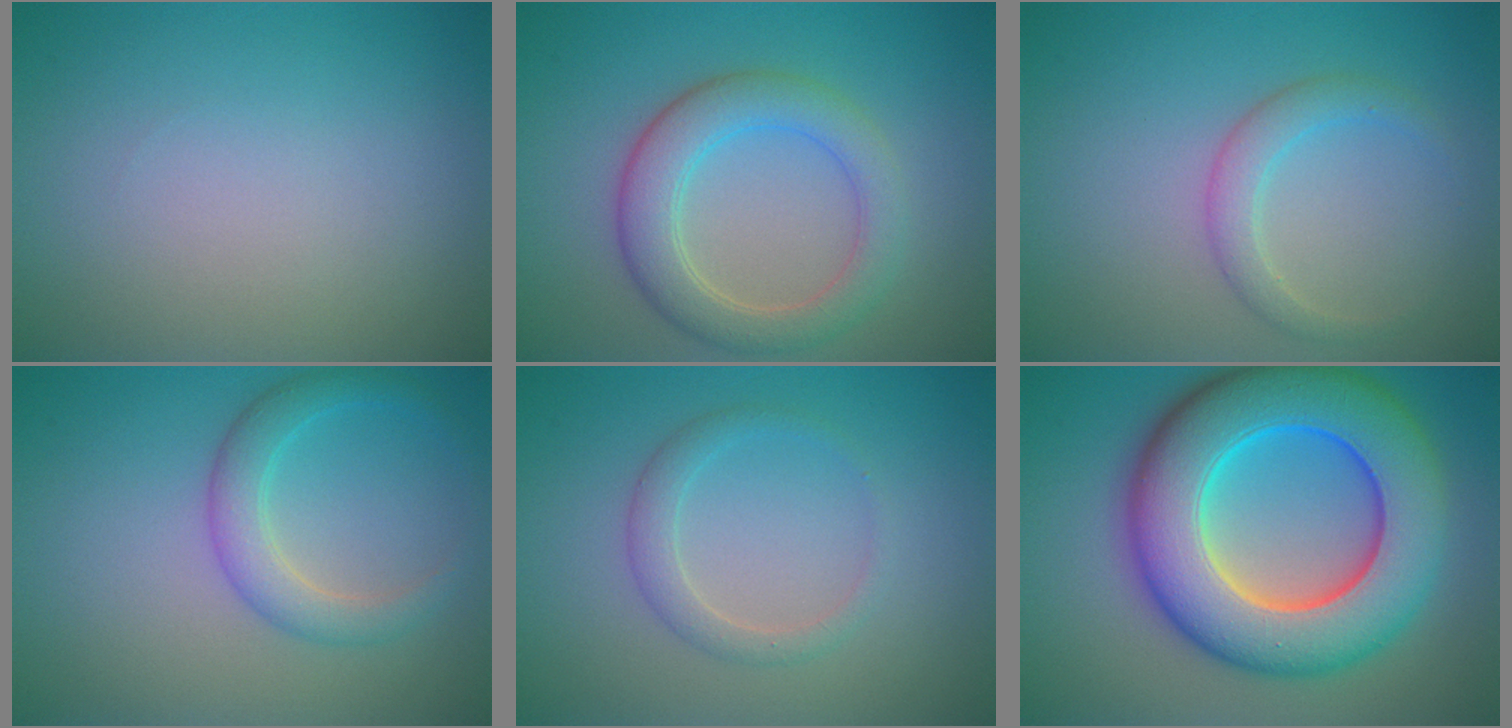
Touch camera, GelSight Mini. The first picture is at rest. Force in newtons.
{"total": 4.9, "press": 4.8, "slide": 0.3}
{"total": 2.3, "press": 2.2, "slide": 0.3}
{"total": 3.0, "press": 3.0, "slide": 0.2}
{"total": 1.9, "press": 1.9, "slide": 0.0}
{"total": 13.3, "press": 13.3, "slide": 0.2}